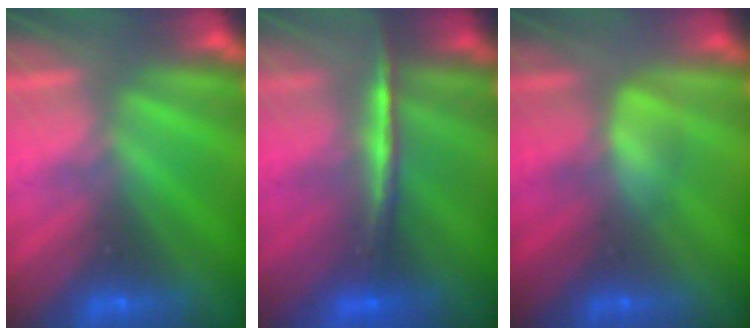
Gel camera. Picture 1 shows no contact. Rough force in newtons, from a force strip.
{"total": 2.0}
{"total": 2.7}